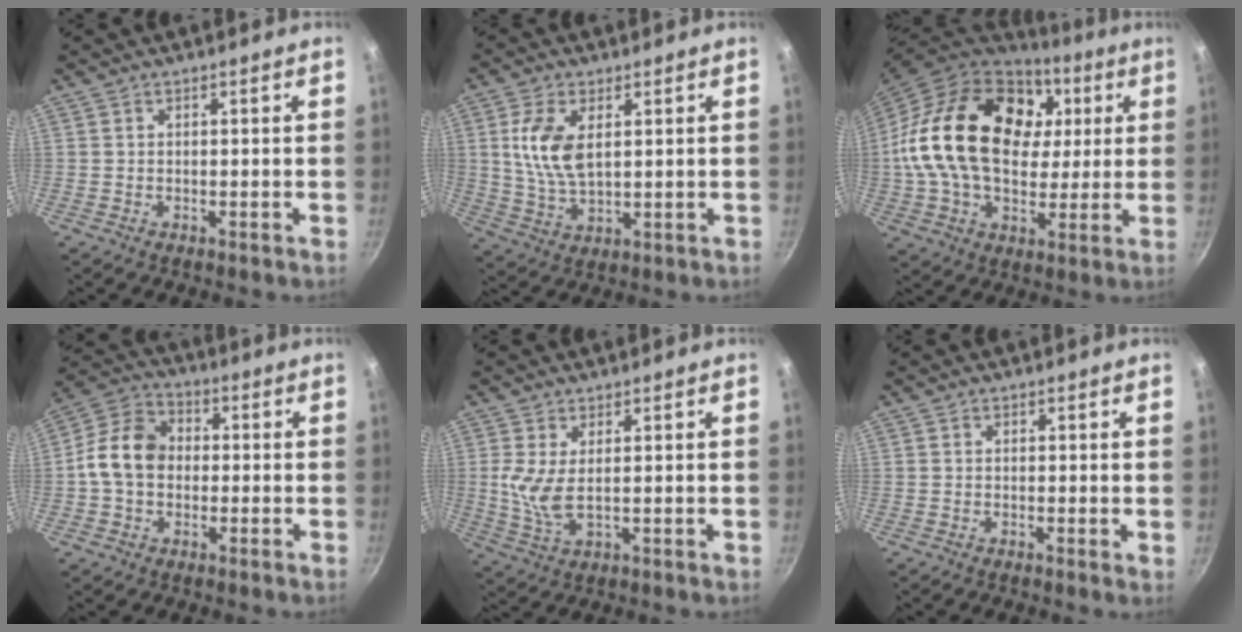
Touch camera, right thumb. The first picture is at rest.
{"total": 9.6, "force": [2.4, 5.2, 7.8], "torque": [-0.153, -0.012, 0.050]}
{"total": 28.8, "force": [5.7, 19.5, 20.5], "torque": [-0.357, 0.016, 0.094]}
{"total": 10.8, "force": [-0.4, 8.4, 6.8], "torque": [-0.094, 0.027, -0.029]}
{"total": 5.7, "force": [1.2, 2.3, 5.1], "torque": [-0.109, -0.011, 0.030]}
{"total": 0.6, "force": [0.1, 0.2, 0.6], "torque": [-0.008, -0.002, -0.002]}